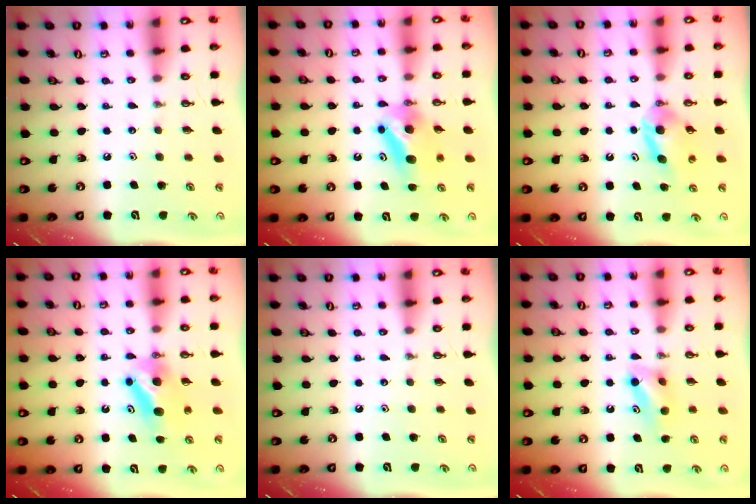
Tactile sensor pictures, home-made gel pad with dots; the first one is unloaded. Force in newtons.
{"total": 8.1, "press": 5.8, "slide": 5.7}
{"total": 4.9, "press": 4.9, "slide": 0.2}
{"total": 7.4, "press": 7.2, "slide": 1.8}
{"total": 0.0}
{"total": 6.2, "press": 6.2, "slide": 0.8}